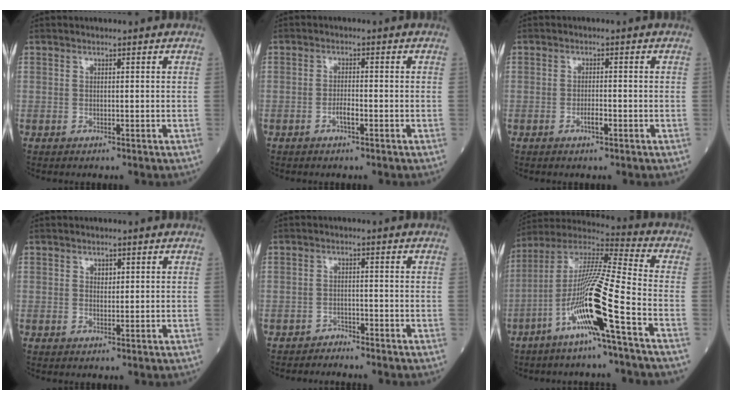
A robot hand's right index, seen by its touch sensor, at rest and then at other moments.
{"total": 1.9, "force": [-0.9, 0.3, 1.6], "torque": [-0.028, 0.002, -0.016]}
{"total": 1.7, "force": [-0.8, 0.3, 1.4], "torque": [-0.025, 0.001, -0.013]}
{"total": 1.0, "force": [0.5, 0.6, 0.5], "torque": [-0.004, -0.003, 0.008]}
{"total": 1.6, "force": [-1.6, 0.0, -0.5], "torque": [0.010, -0.006, -0.026]}
{"total": 15.4, "force": [-6.4, -0.9, 14.0], "torque": [-0.278, -0.006, -0.128]}